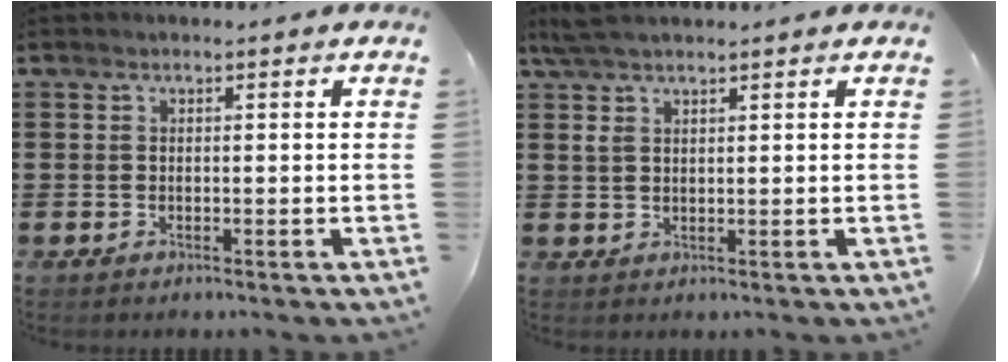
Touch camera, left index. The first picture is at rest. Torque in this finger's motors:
{"motor_torque": [1.45, -0.69, 0.28, 0.08]}